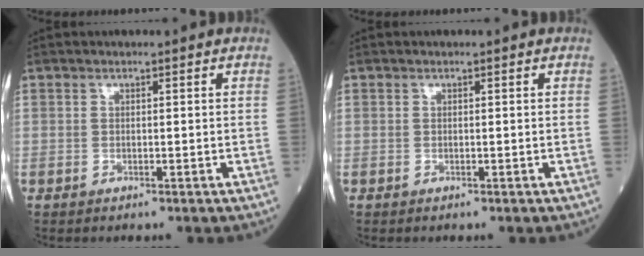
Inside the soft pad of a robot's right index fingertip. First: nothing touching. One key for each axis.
{"total": 0.0}